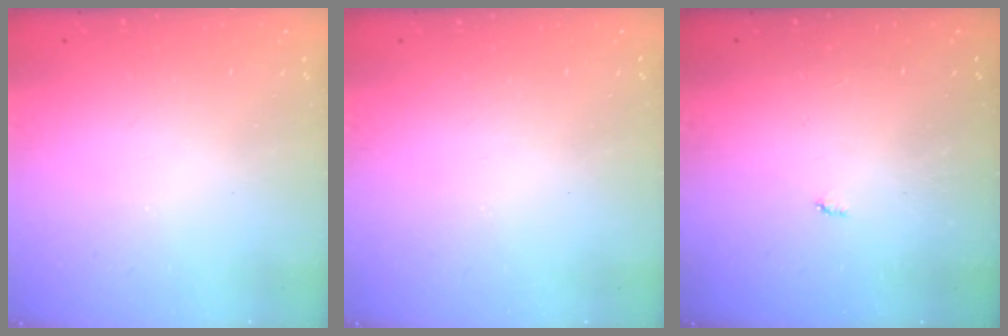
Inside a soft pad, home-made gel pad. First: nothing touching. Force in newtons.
{"total": 0.0}
{"total": 2.1, "press": 2.1, "slide": 0.4}